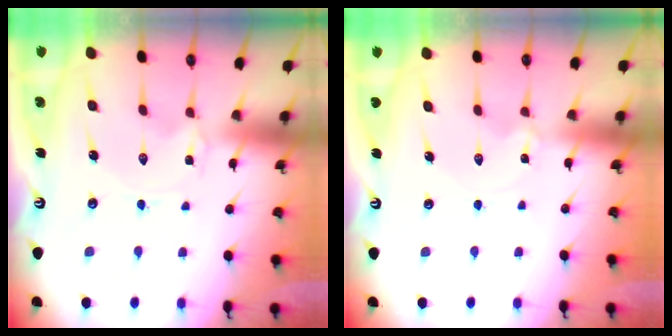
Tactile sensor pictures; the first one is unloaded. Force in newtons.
{"total": 0.0}